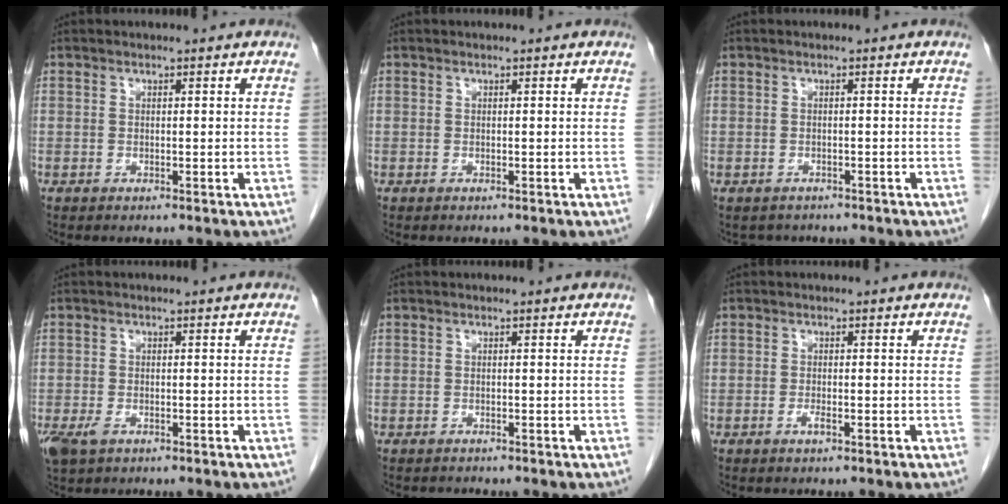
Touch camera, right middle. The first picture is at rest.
{"total": 0.0}
{"total": 2.3, "force": [-2.0, 1.2, 0.0], "torque": [-0.005, 0.001, -0.029]}
{"total": 3.7, "force": [-1.9, 2.0, 2.4], "torque": [-0.056, -0.009, -0.030]}
{"total": 0.7, "force": [-0.6, 0.2, -0.1], "torque": [-0.007, -0.002, -0.012]}
{"total": 1.0, "force": [-0.6, 0.2, 0.8], "torque": [-0.018, 0.000, -0.010]}